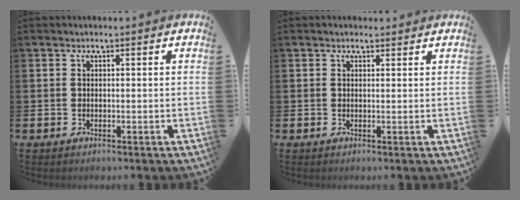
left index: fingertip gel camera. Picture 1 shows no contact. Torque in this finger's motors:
{"motor_torque": [0.41, -0.45, -0.02, 0.00]}